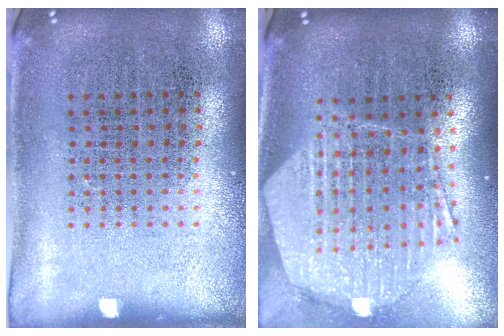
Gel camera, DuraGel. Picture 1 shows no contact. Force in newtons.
{"total": 1.9, "press": 1.8, "slide": 0.8}